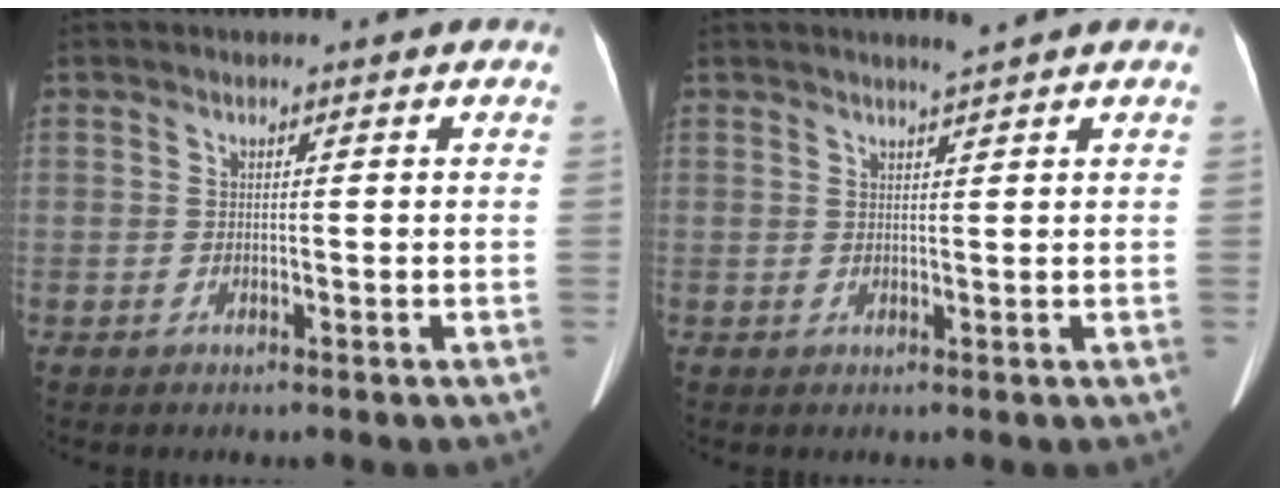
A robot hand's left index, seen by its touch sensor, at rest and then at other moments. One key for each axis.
{"total": 1.5, "fx": 1.3, "fy": -0.6, "fz": 0.5, "tx": -0.014, "ty": -0.006, "tz": 0.026}